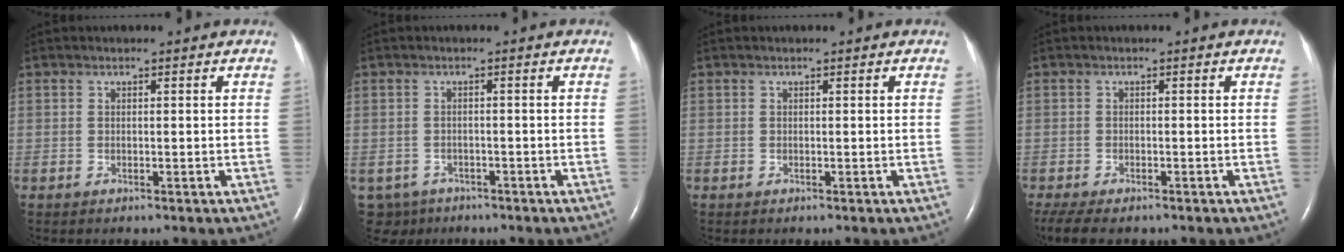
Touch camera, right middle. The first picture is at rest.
{"total": 4.2, "force": [-3.0, 3.0, 0.1], "torque": [-0.004, 0.001, -0.044]}
{"total": 0.0}
{"total": 7.3, "force": [-5.6, 2.6, 3.9], "torque": [-0.076, -0.012, -0.087]}